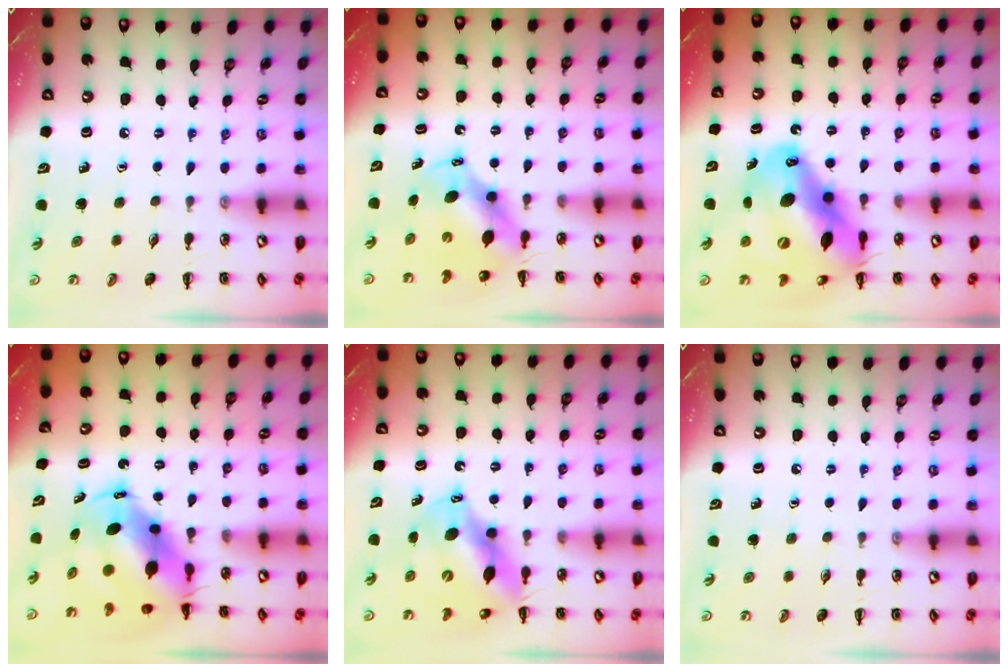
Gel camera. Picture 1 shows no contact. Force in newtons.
{"total": 5.9, "press": 5.8, "slide": 1.1}
{"total": 22.3, "press": 21.4, "slide": 6.3}
{"total": 9.3, "press": 9.0, "slide": 2.4}
{"total": 12.8, "press": 12.4, "slide": 3.2}
{"total": 0.0}